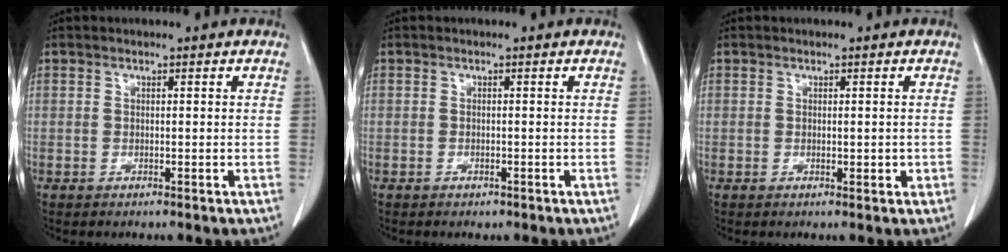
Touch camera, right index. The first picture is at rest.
{"total": 0.7, "force": [-0.5, 0.4, 0.3], "torque": [-0.008, -0.001, -0.005]}
{"total": 1.4, "force": [-0.1, 0.6, 1.2], "torque": [-0.016, -0.002, 0.003]}